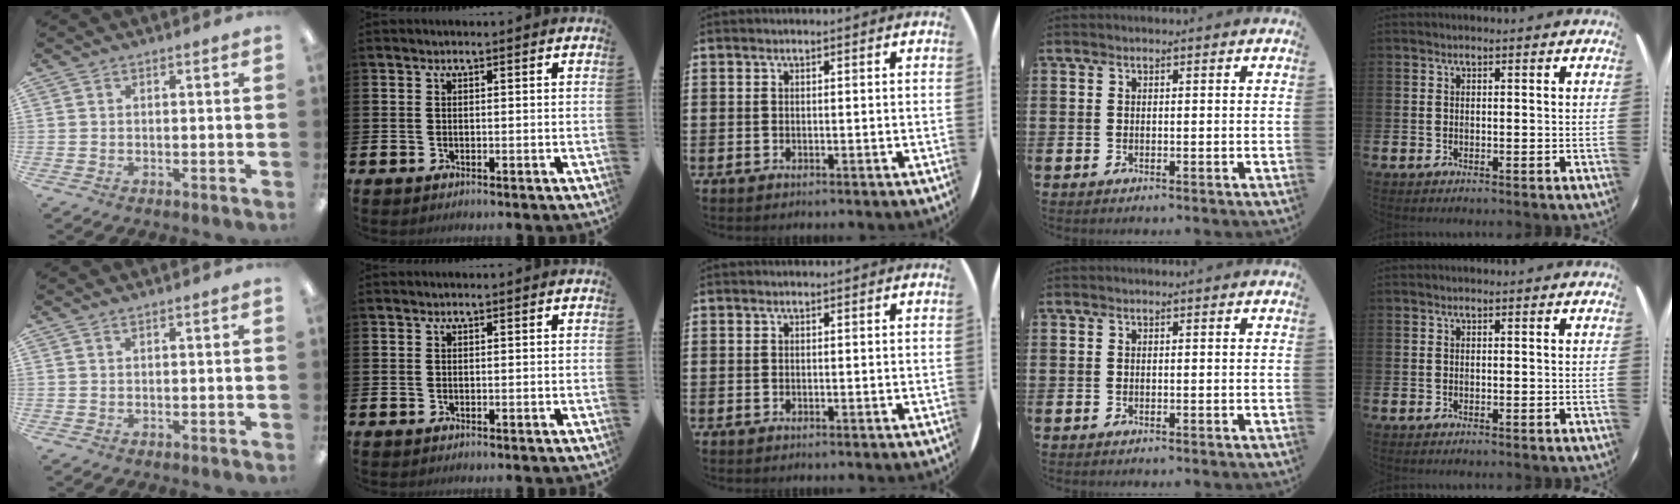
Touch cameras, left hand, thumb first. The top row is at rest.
{"thumb": {"total": 0.5, "force": [0.4, 0.0, 0.4], "torque": [-0.008, 0.002, 0.007]}}